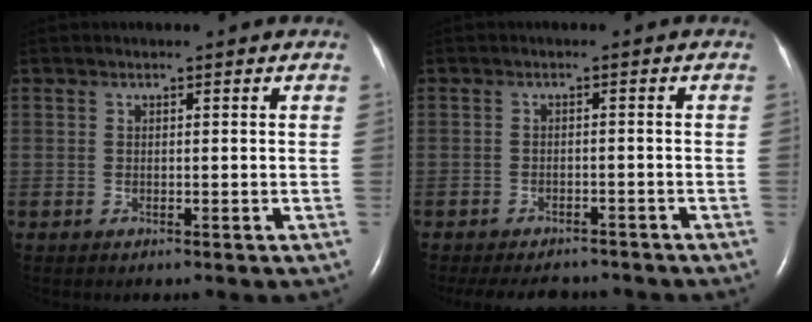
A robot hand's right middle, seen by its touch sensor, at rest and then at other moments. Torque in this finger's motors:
{"motor_torque": [0.34, -0.38, 0.03, 0.04]}